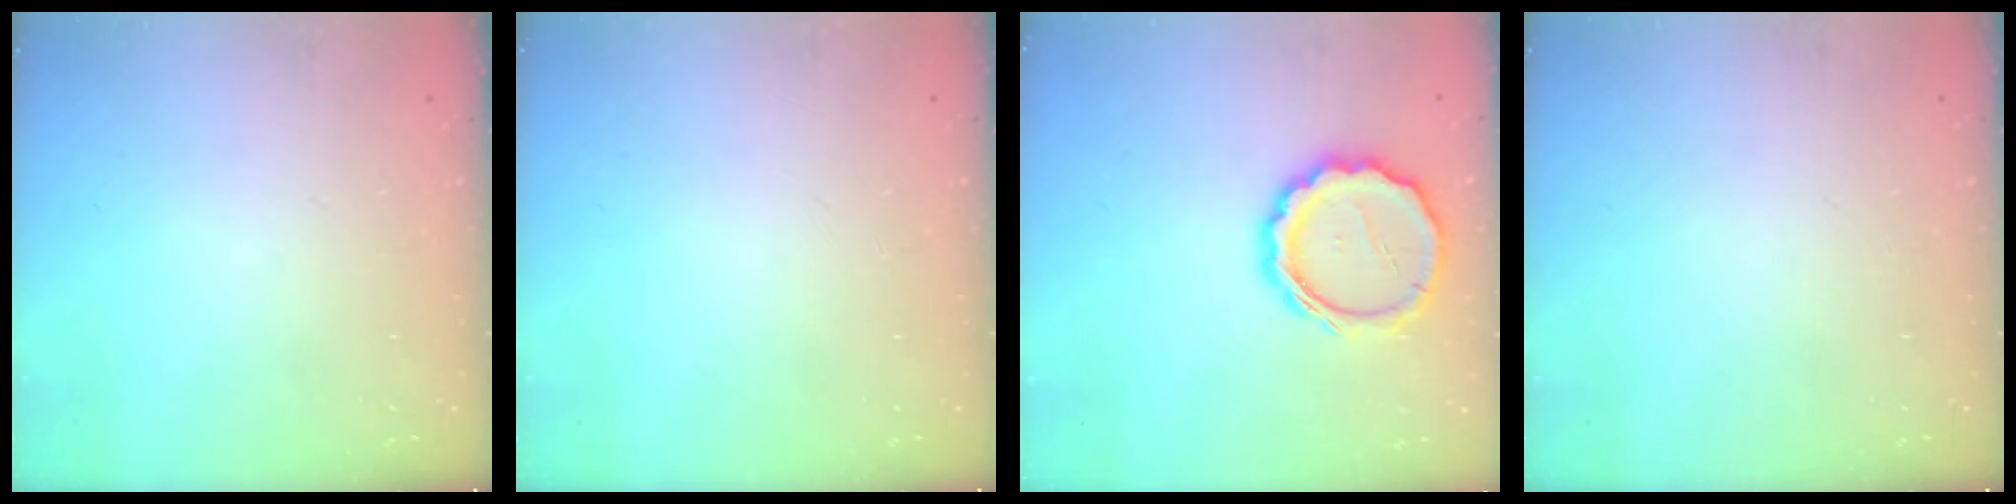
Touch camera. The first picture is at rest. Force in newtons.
{"total": 0.0}
{"total": 14.1, "press": 13.8, "slide": 3.0}
{"total": 0.0}